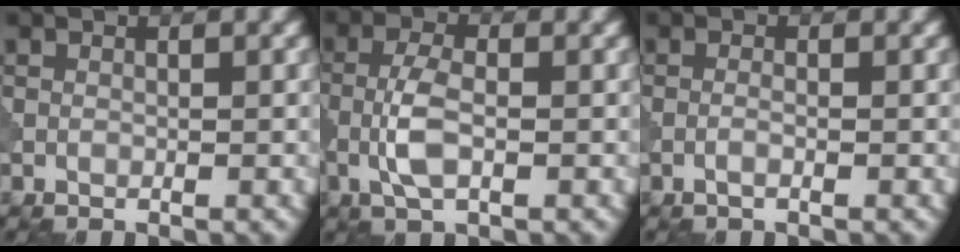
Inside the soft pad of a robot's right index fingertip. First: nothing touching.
{"total": 3.5, "force": [-0.9, 1.3, 3.1], "torque": [-0.070, 0.003, -0.024]}
{"total": 0.9, "force": [-0.4, 0.2, 0.8], "torque": [-0.014, 0.000, -0.010]}